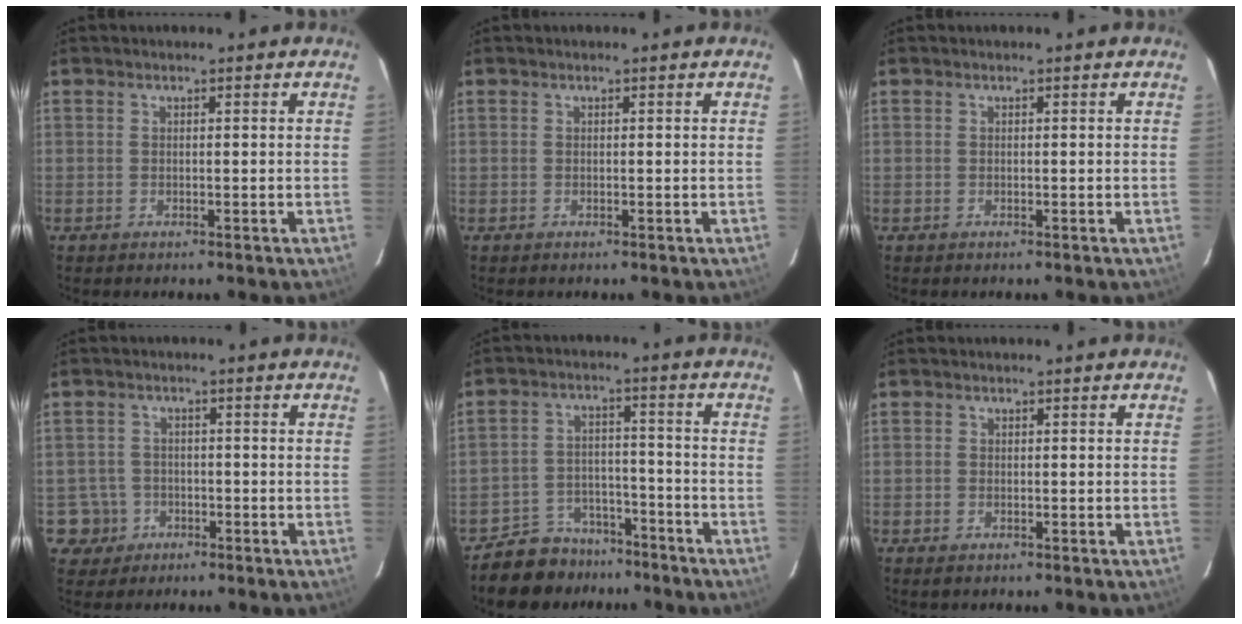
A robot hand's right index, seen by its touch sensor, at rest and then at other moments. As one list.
[{"total": 0.0}, {"total": 0.0}, {"total": 5.0, "force": [-1.9, 4.6, 0.1], "torque": [-0.010, 0.023, -0.029]}, {"total": 10.3, "force": [-8.6, 5.5, 1.5], "torque": [-0.051, 0.025, -0.121]}, {"total": 0.8, "force": [-0.5, 0.6, 0.4], "torque": [-0.006, -0.002, -0.009]}]